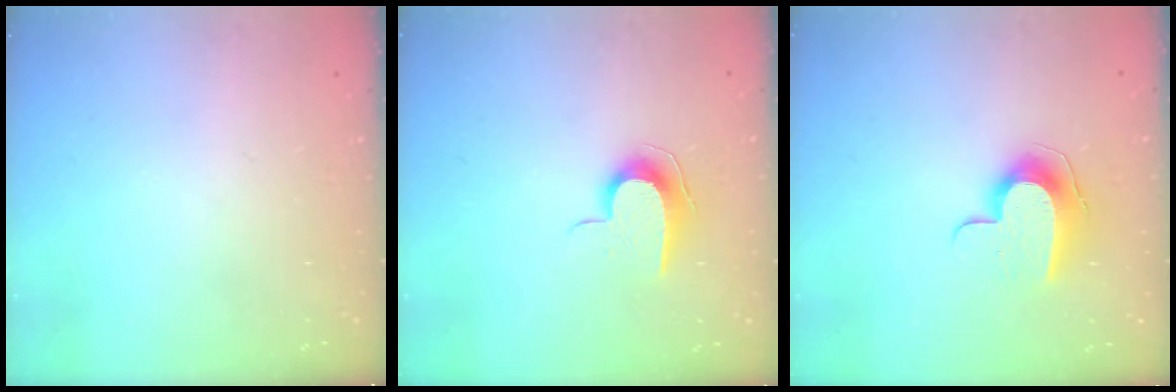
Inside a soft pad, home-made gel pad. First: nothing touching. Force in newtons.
{"total": 8.3, "press": 8.2, "slide": 0.8}
{"total": 9.6, "press": 9.6, "slide": 0.2}